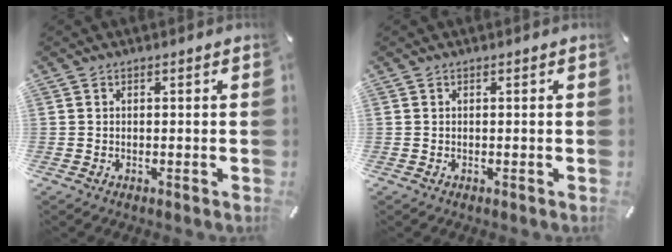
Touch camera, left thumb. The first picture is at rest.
{"total": 0.0}